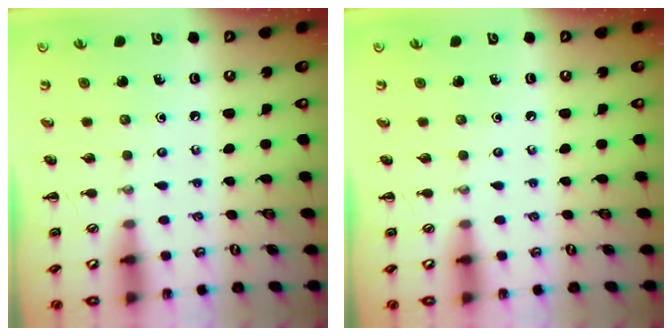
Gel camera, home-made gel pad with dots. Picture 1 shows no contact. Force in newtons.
{"total": 0.0}